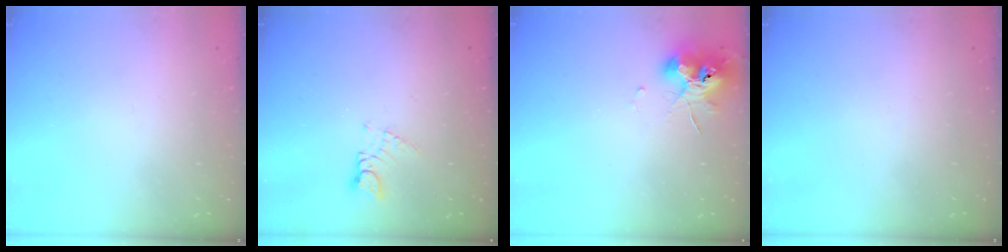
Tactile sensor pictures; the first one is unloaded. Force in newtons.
{"total": 2.0, "press": 2.0, "slide": 0.2}
{"total": 9.5, "press": 9.4, "slide": 0.9}
{"total": 0.0}